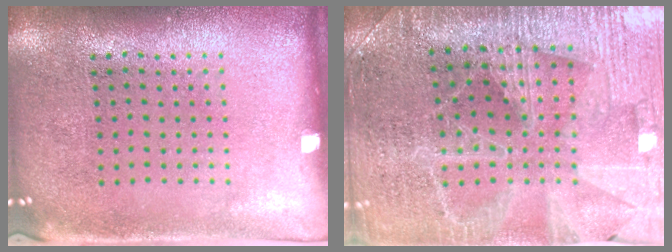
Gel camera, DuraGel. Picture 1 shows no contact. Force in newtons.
{"total": 3.4, "press": 3.3, "slide": 0.7}